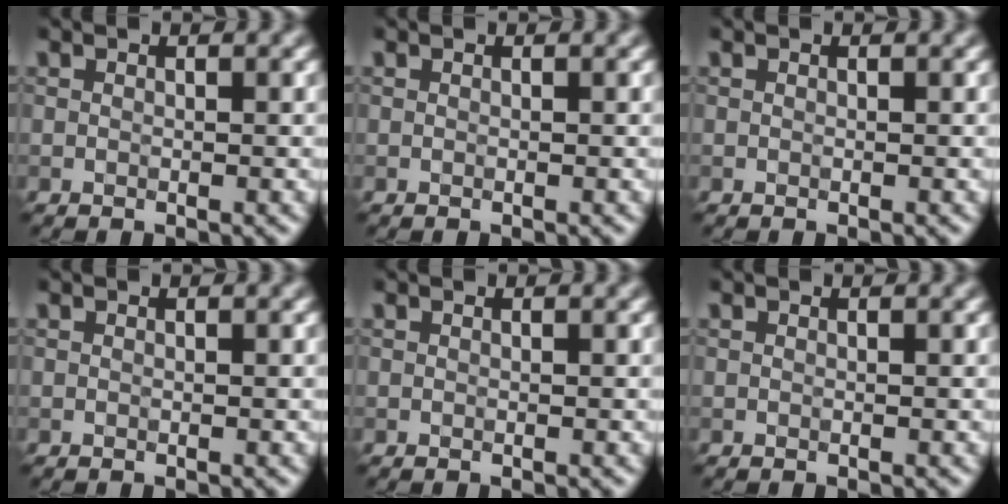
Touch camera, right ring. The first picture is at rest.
{"total": 0.0}
{"total": 0.0}
{"total": 0.0}
{"total": 0.0}
{"total": 0.0}